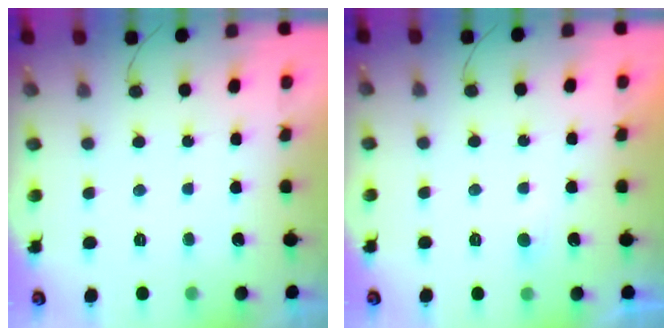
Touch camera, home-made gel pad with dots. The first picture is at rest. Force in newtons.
{"total": 2.2, "press": 2.2, "slide": 0.2}